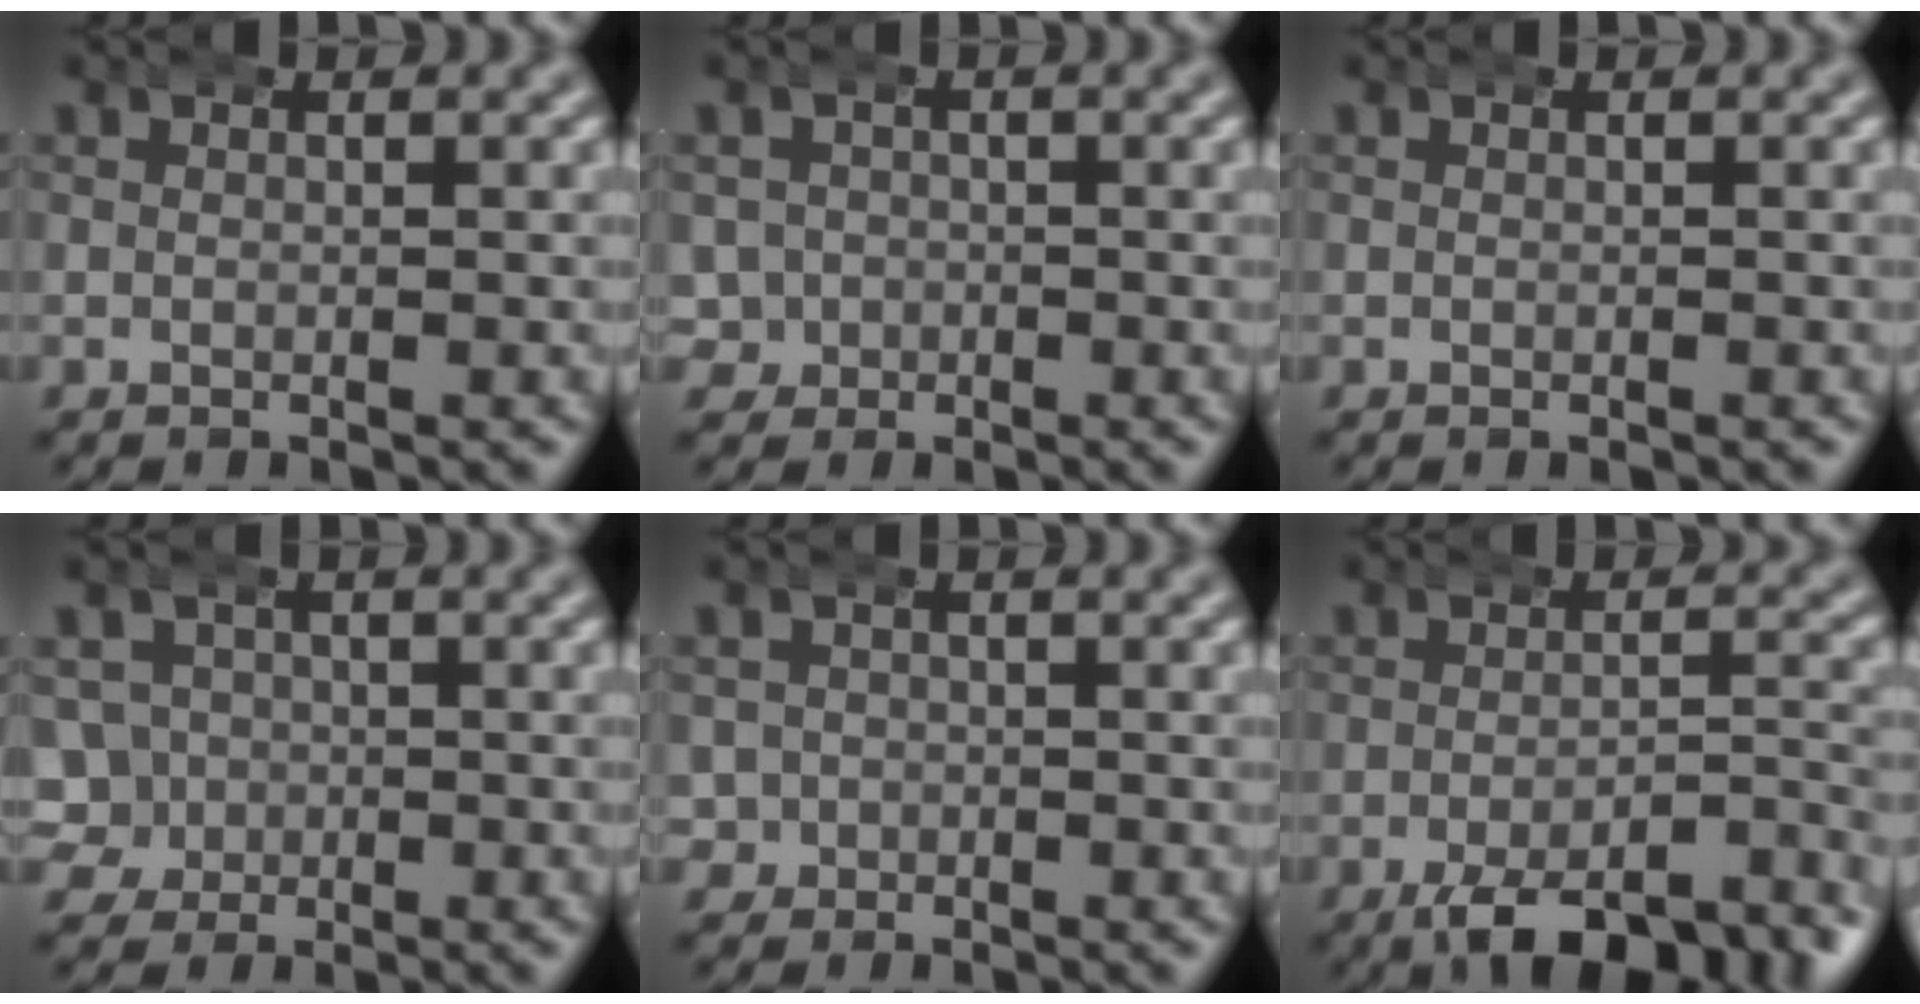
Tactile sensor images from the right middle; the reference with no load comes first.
{"total": 4.6, "force": [-1.0, 4.4, 0.8], "torque": [-0.028, -0.008, -0.026]}
{"total": 0.0}
{"total": 6.9, "force": [-1.1, 6.6, 1.6], "torque": [-0.049, -0.018, -0.027]}
{"total": 2.8, "force": [-1.0, 2.6, 0.0], "torque": [0.000, -0.005, -0.024]}
{"total": 9.9, "force": [-7.2, 3.8, 5.7], "torque": [-0.071, -0.016, -0.106]}